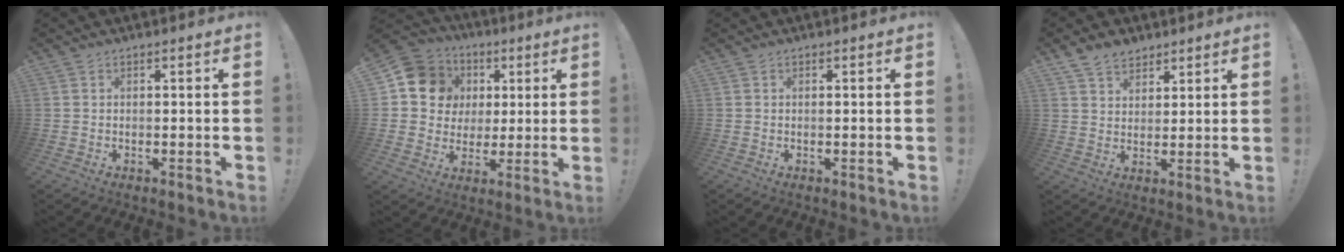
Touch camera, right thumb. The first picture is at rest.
{"total": 13.0, "force": [3.7, 11.7, 4.1], "torque": [-0.053, -0.007, 0.083]}
{"total": 0.0}
{"total": 6.6, "force": [4.8, 4.1, 1.9], "torque": [-0.037, -0.021, 0.095]}